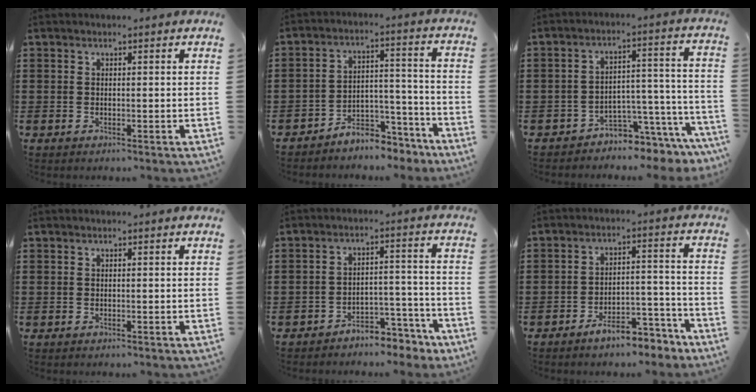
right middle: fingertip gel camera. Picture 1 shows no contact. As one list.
[{"total": 5.7, "force": [-5.4, 1.7, 0.8], "torque": [-0.013, 0.018, -0.107]}, {"total": 3.9, "force": [-3.8, 0.5, 0.4], "torque": [-0.020, -0.006, -0.080]}, {"total": 0.0}, {"total": 4.9, "force": [-4.7, 1.0, 0.8], "torque": [-0.015, 0.010, -0.093]}, {"total": 6.0, "force": [-5.4, 1.3, 2.2], "torque": [-0.033, 0.012, -0.101]}]